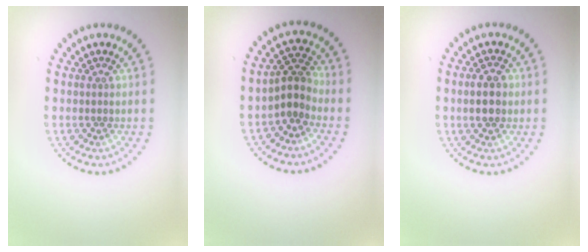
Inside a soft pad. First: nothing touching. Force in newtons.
{"total": 2.6, "press": 2.0, "slide": 1.6}
{"total": 2.7, "press": 2.7, "slide": 0.2}